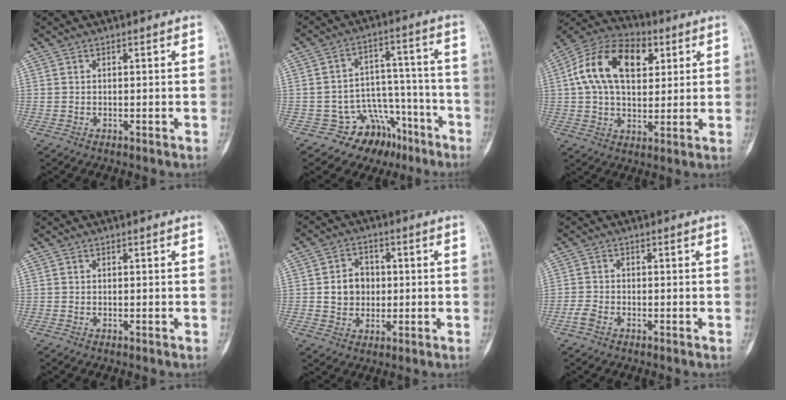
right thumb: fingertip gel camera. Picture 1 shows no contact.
{"total": 12.0, "force": [-7.5, 9.2, 2.2], "torque": [0.021, 0.115, -0.107]}
{"total": 17.7, "force": [4.9, 11.0, 13.0], "torque": [-0.203, 0.009, 0.076]}
{"total": 0.0}
{"total": 6.7, "force": [0.2, 5.8, 3.5], "torque": [-0.023, 0.005, 0.001]}
{"total": 1.9, "force": [-1.2, 1.0, 1.1], "torque": [-0.031, 0.002, -0.026]}